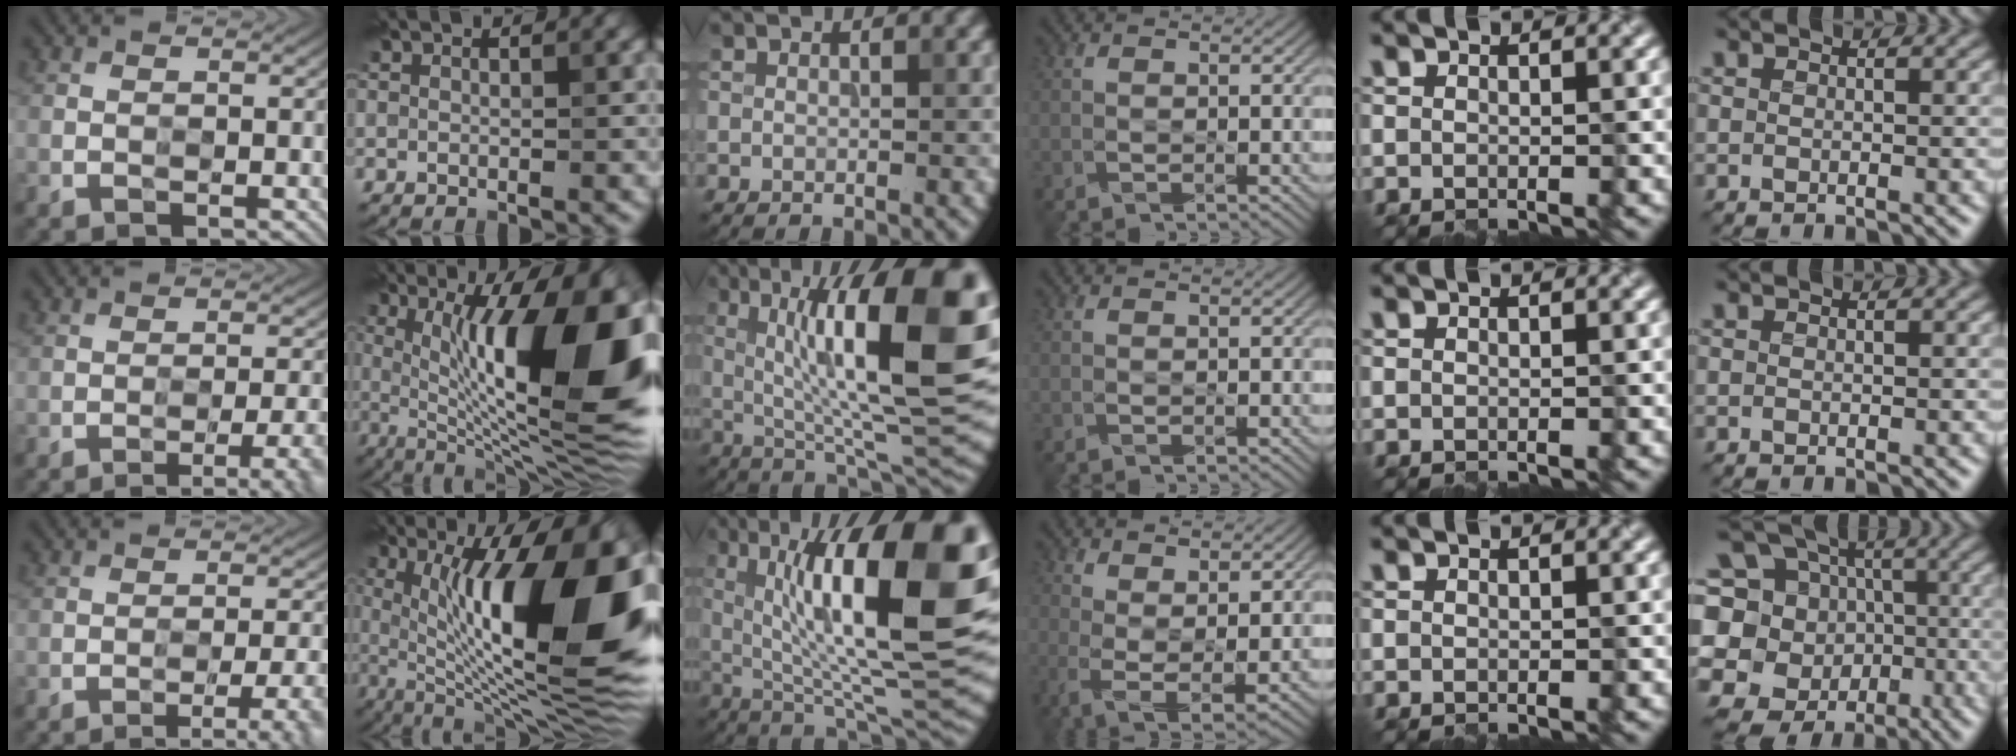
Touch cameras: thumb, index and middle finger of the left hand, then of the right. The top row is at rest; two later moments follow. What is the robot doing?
{"motion": "wipe", "object": "glass cup"}